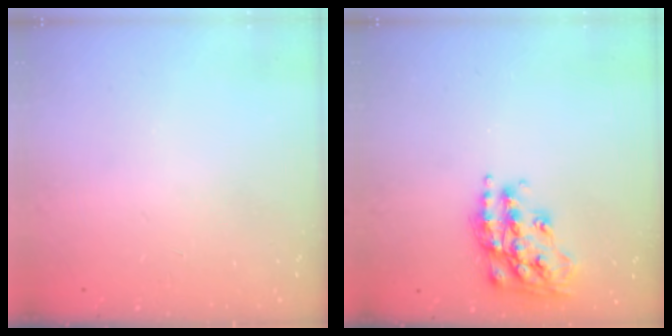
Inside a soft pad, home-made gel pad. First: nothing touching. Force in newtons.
{"total": 17.4, "press": 17.3, "slide": 1.2}